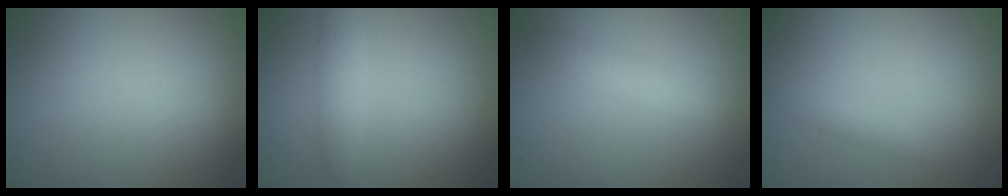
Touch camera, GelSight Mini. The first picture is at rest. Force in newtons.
{"total": 1.9, "press": 1.9, "slide": 0.1}
{"total": 1.7, "press": 1.7, "slide": 0.1}
{"total": 1.2, "press": 1.2, "slide": 0.1}